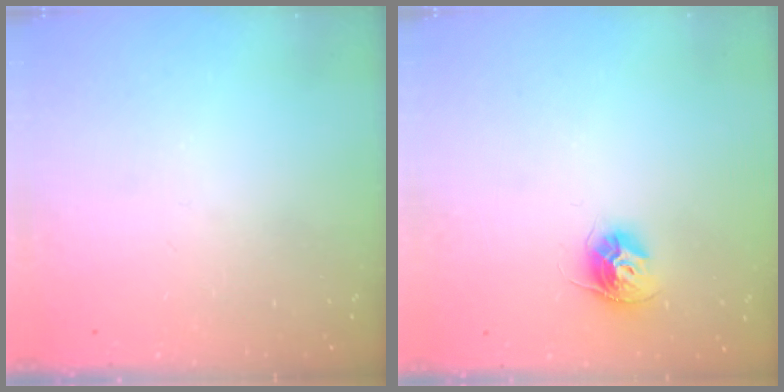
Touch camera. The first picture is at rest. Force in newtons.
{"total": 10.5, "press": 10.4, "slide": 0.8}